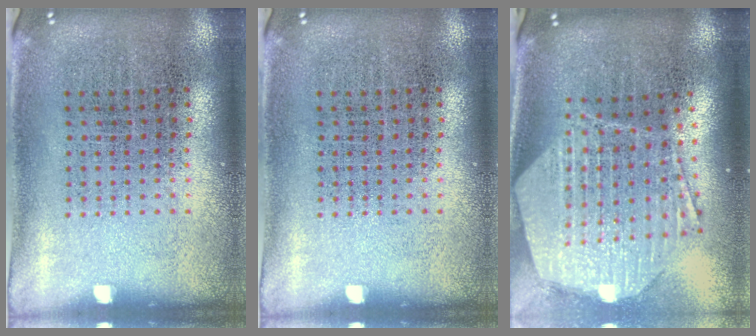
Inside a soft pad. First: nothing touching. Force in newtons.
{"total": 0.0}
{"total": 2.8, "press": 2.3, "slide": 1.7}